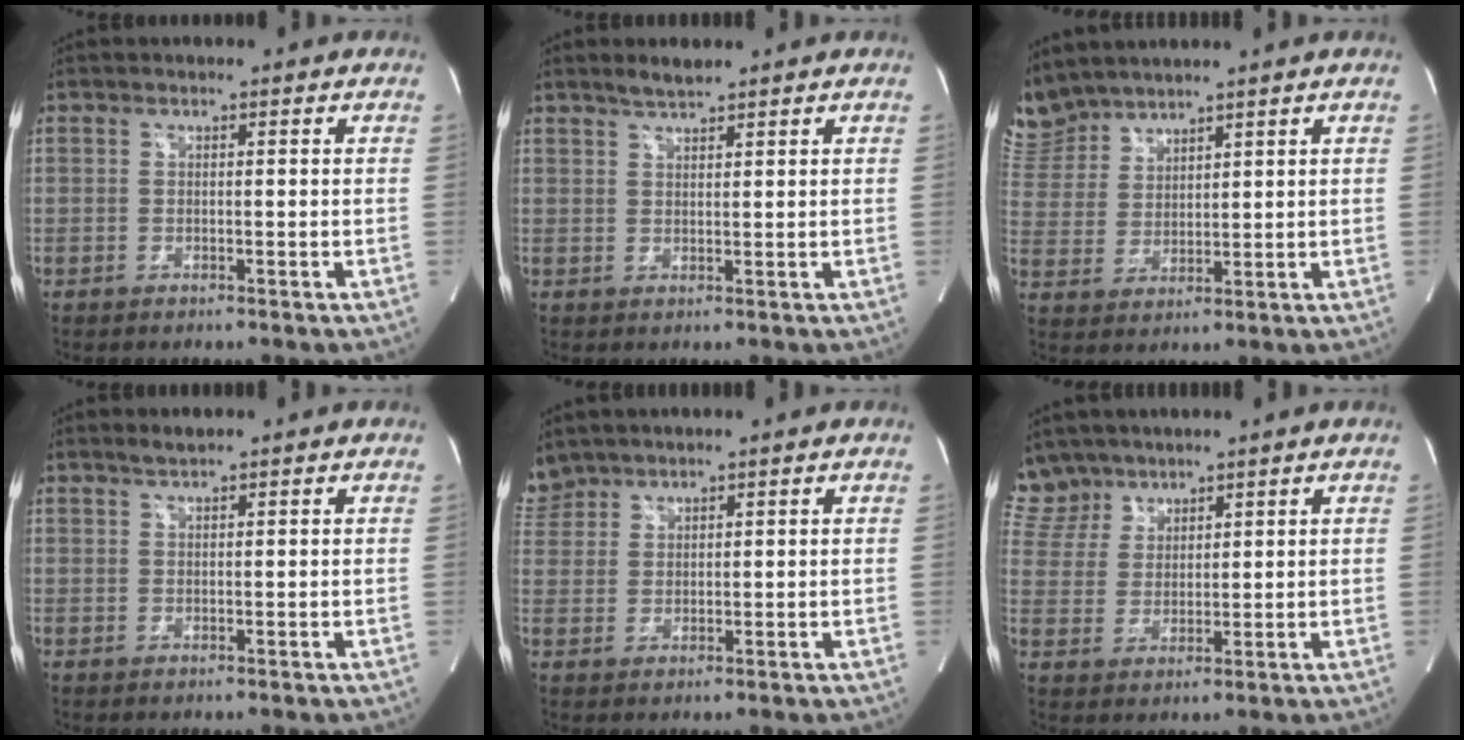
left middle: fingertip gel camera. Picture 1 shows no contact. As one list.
[{"total": 2.6, "force": [2.3, 0.2, 1.1], "torque": [-0.028, 0.005, 0.045]}, {"total": 7.2, "force": [7.0, 1.6, 0.1], "torque": [-0.017, 0.012, 0.158]}, {"total": 1.4, "force": [1.3, -0.1, 0.5], "torque": [-0.013, 0.004, 0.028]}, {"total": 4.2, "force": [3.9, 1.6, -0.1], "torque": [-0.004, 0.016, 0.087]}, {"total": 6.6, "force": [5.8, 3.1, -0.1], "torque": [-0.001, 0.008, 0.127]}]